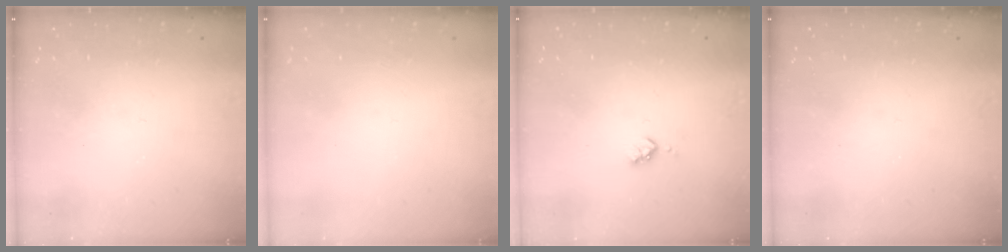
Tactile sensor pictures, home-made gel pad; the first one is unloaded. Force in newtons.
{"total": 0.0}
{"total": 3.2, "press": 3.2, "slide": 0.4}
{"total": 0.0}